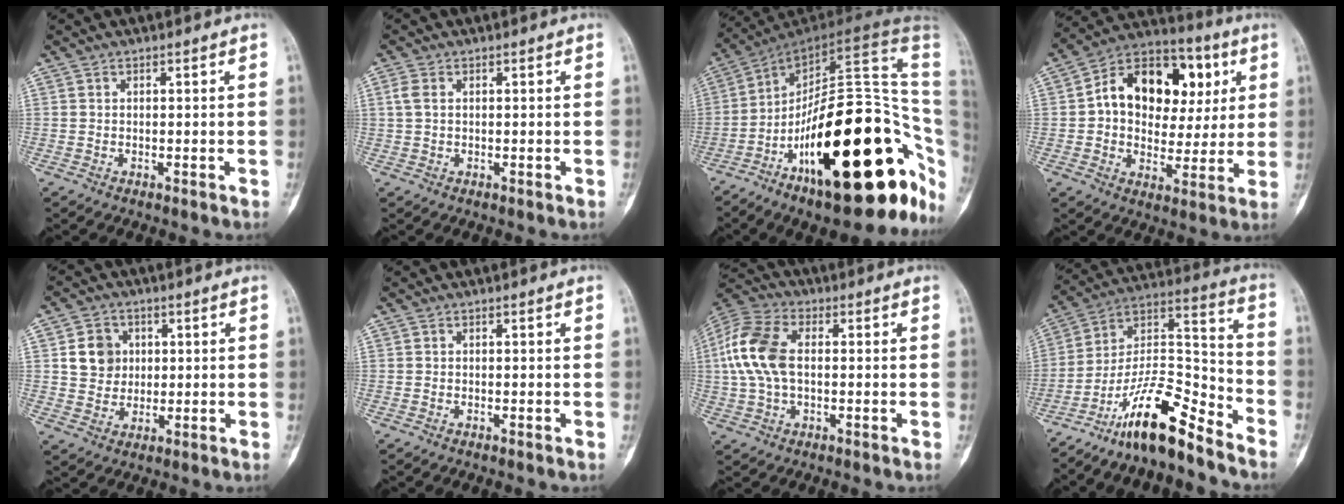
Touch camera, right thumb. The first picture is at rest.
{"total": 2.4, "force": [0.6, 1.5, 1.7], "torque": [-0.049, 0.006, 0.012]}
{"total": 34.6, "force": [-9.6, 12.4, 30.8], "torque": [-0.364, 0.064, -0.140]}
{"total": 19.7, "force": [4.5, 13.8, 13.3], "torque": [-0.159, 0.020, 0.068]}
{"total": 6.9, "force": [1.5, 6.1, 2.7], "torque": [-0.018, -0.004, 0.028]}
{"total": 0.0}
{"total": 12.6, "force": [0.8, 7.5, 10.0], "torque": [-0.226, 0.025, 0.010]}
{"total": 16.0, "force": [-12.3, 3.6, 9.5], "torque": [-0.160, 0.109, -0.220]}